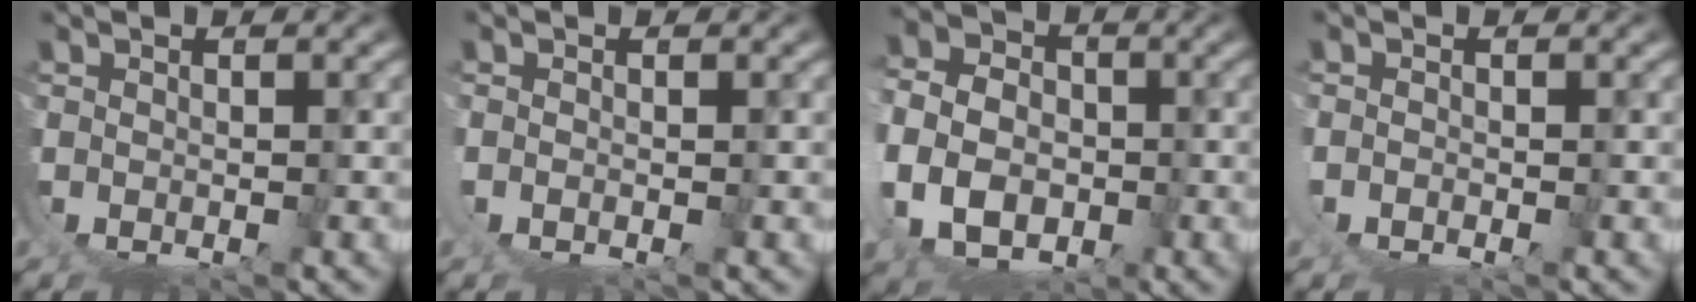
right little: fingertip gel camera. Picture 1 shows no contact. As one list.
[{"total": 1.0, "force": [0.2, -0.6, 0.8], "torque": [-0.020, -0.006, 0.007]}, {"total": 7.6, "force": [-1.0, 5.6, 5.1], "torque": [-0.095, -0.028, -0.005]}, {"total": 0.8, "force": [-0.1, -0.4, 0.7], "torque": [-0.021, -0.006, -0.001]}]